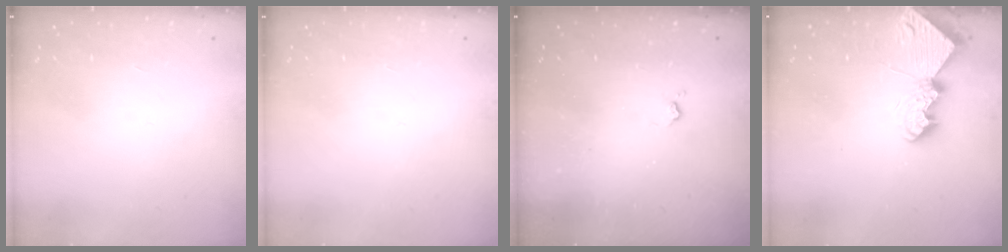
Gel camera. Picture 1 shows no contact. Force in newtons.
{"total": 0.0}
{"total": 2.4, "press": 2.3, "slide": 0.5}
{"total": 8.3, "press": 8.3, "slide": 1.0}